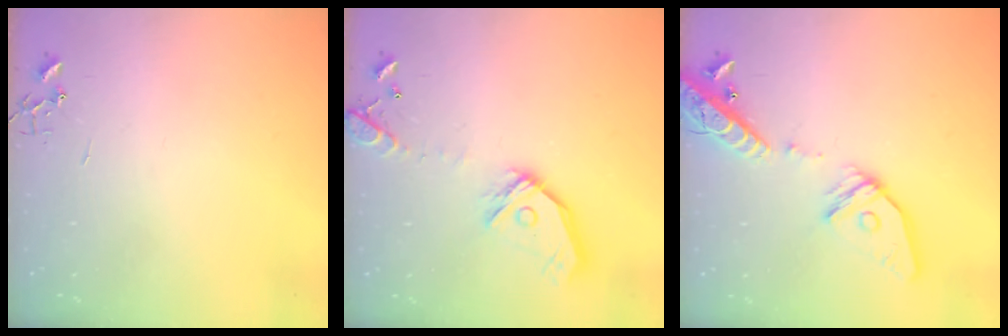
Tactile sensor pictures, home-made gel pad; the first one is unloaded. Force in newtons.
{"total": 16.5, "press": 16.3, "slide": 2.4}
{"total": 18.3, "press": 17.9, "slide": 3.6}